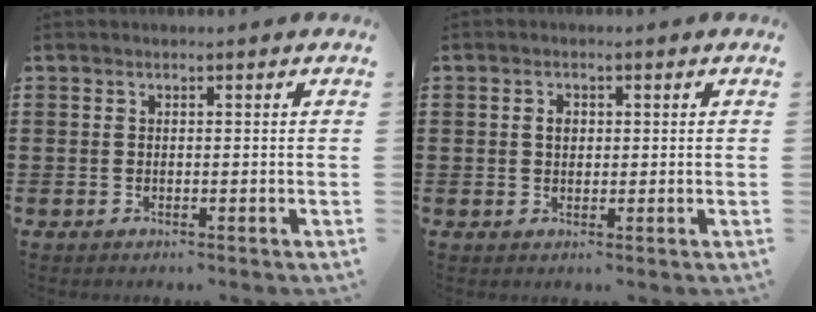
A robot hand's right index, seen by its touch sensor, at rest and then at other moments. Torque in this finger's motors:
{"motor_torque": [0.32, 0.06, 0.10, 0.05]}